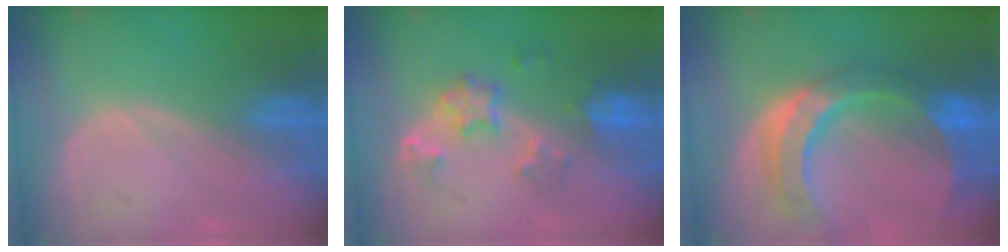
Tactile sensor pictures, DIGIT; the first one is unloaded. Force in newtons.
{"total": 6.0, "press": 5.5, "slide": 2.4}
{"total": 11.3, "press": 9.5, "slide": 6.1}